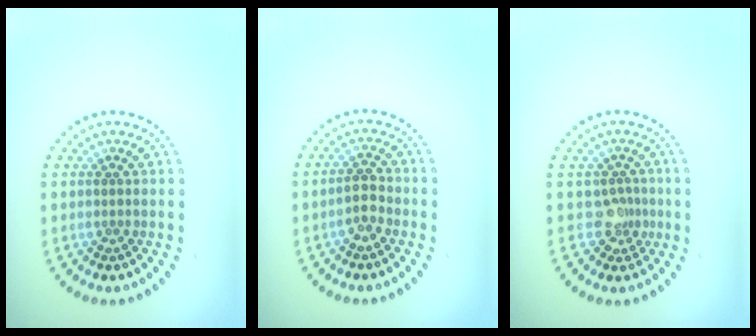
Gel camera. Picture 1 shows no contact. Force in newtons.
{"total": 2.2, "press": 2.1, "slide": 0.8}
{"total": 2.1, "press": 1.6, "slide": 1.3}